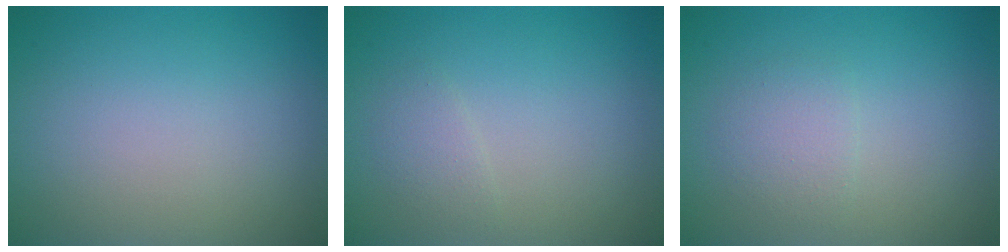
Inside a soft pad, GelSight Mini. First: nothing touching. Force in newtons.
{"total": 1.2, "press": 1.2, "slide": 0.0}
{"total": 2.9, "press": 2.9, "slide": 0.2}